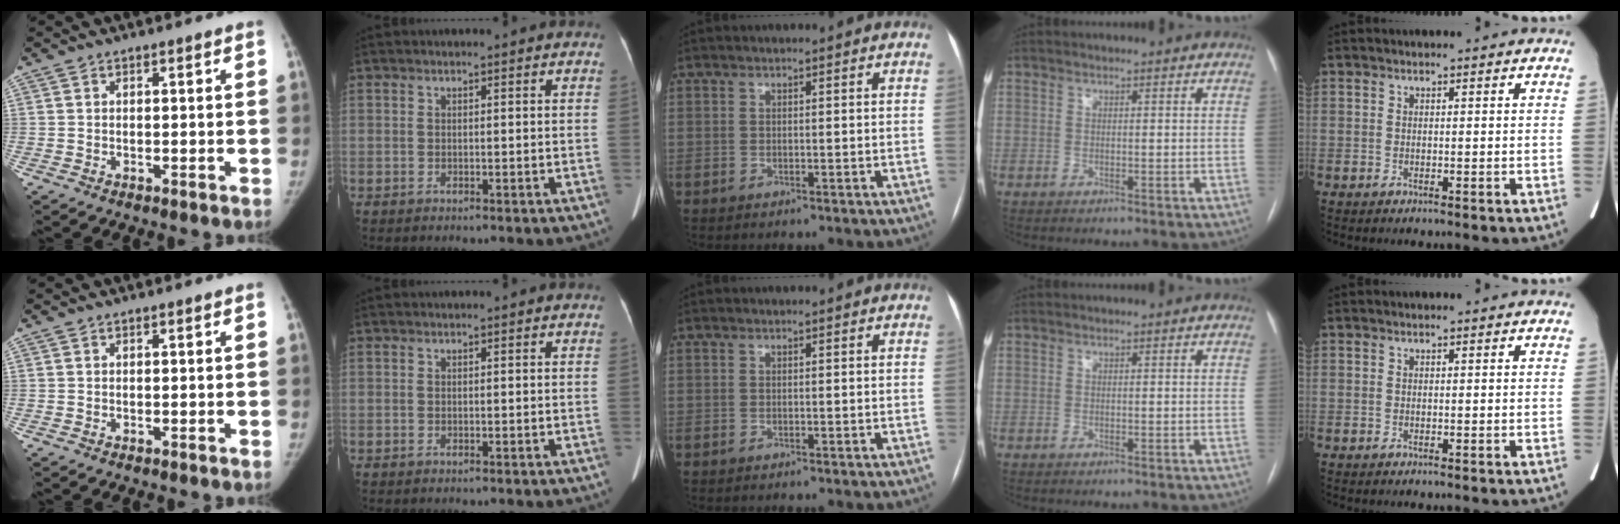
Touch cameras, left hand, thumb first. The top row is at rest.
{}